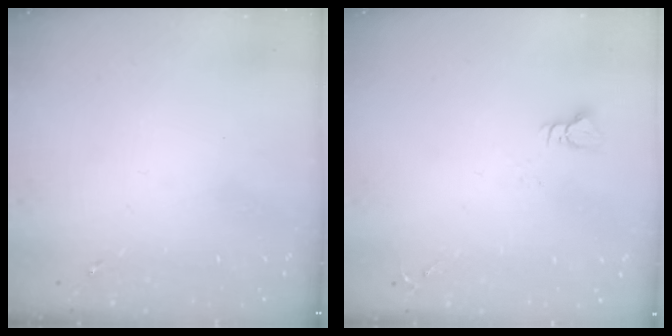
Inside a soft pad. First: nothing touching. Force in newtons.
{"total": 2.9, "press": 2.9, "slide": 0.3}